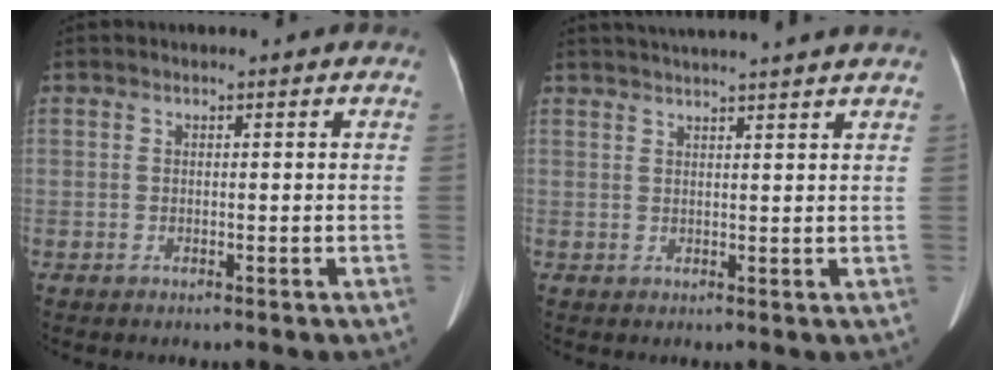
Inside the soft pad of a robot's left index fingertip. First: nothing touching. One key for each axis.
{"total": 11.1, "fx": 10.0, "fy": -0.9, "fz": 4.5, "tx": -0.074, "ty": 0.021, "tz": 0.127}